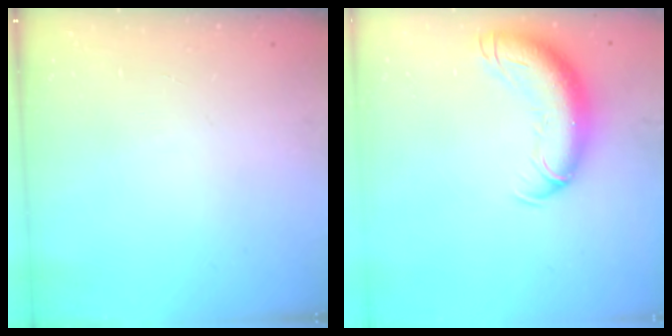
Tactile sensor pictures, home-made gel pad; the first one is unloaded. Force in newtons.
{"total": 15.2, "press": 14.8, "slide": 3.6}